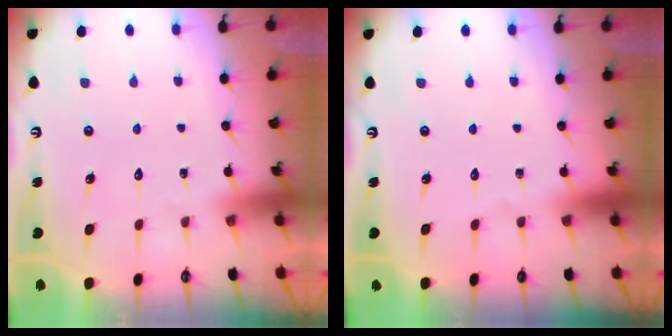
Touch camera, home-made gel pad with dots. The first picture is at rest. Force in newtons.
{"total": 0.0}